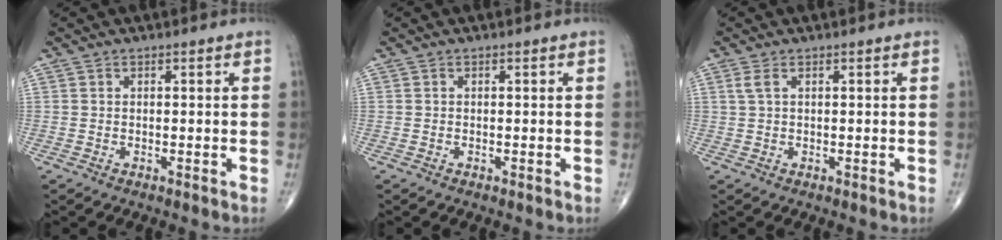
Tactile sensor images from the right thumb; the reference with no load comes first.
{"total": 0.0}
{"total": 1.6, "force": [0.6, 0.6, 1.3], "torque": [-0.038, 0.011, 0.017]}